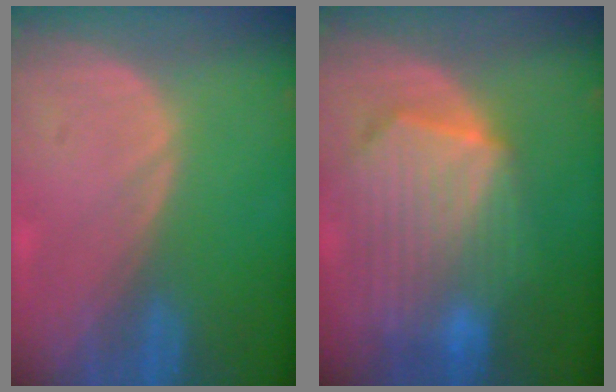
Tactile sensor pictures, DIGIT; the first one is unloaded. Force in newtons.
{"total": 10.6, "press": 9.2, "slide": 5.2}